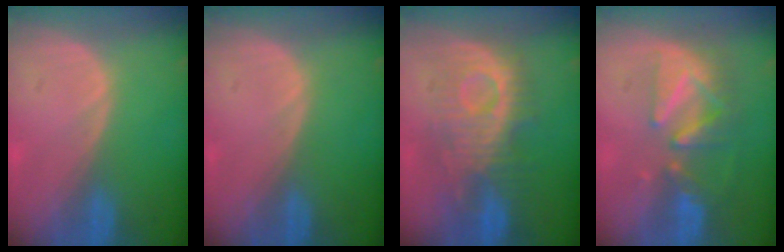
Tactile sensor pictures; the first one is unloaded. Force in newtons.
{"total": 0.0}
{"total": 9.5, "press": 9.4, "slide": 1.1}
{"total": 8.5, "press": 8.0, "slide": 3.1}